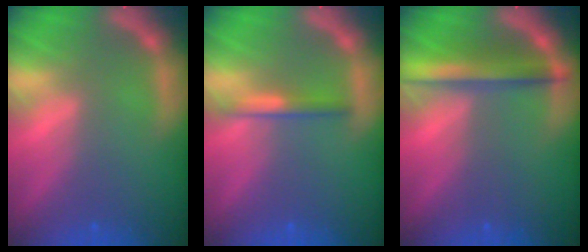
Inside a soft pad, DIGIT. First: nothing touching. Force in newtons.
{"total": 1.9}
{"total": 4.4}